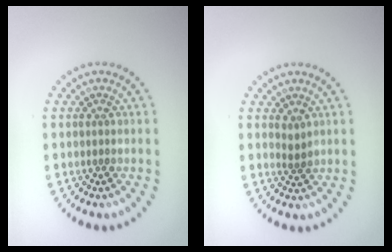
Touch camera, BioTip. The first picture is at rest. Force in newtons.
{"total": 0.9, "press": 0.8, "slide": 0.5}